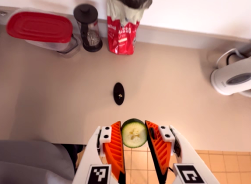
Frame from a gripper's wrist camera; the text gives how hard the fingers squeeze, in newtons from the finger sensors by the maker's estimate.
{"total": 9.0, "left": 8.8, "right": 9.3}